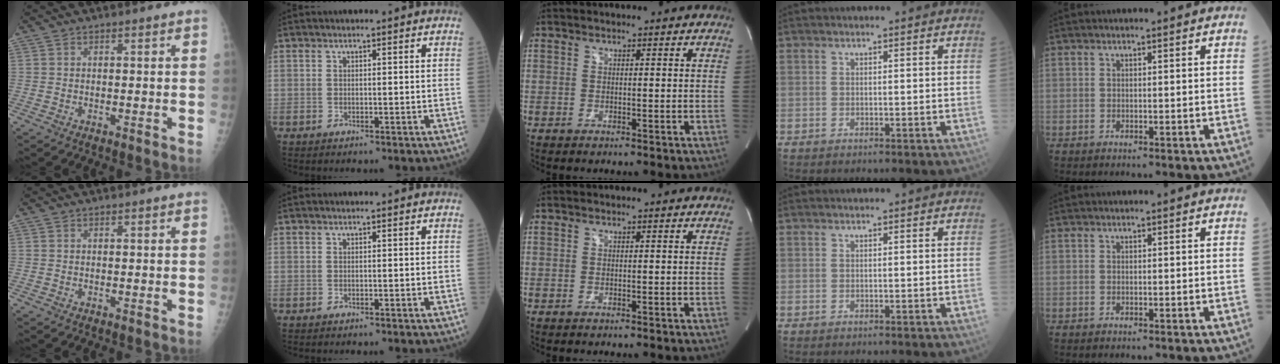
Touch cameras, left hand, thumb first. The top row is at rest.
{}